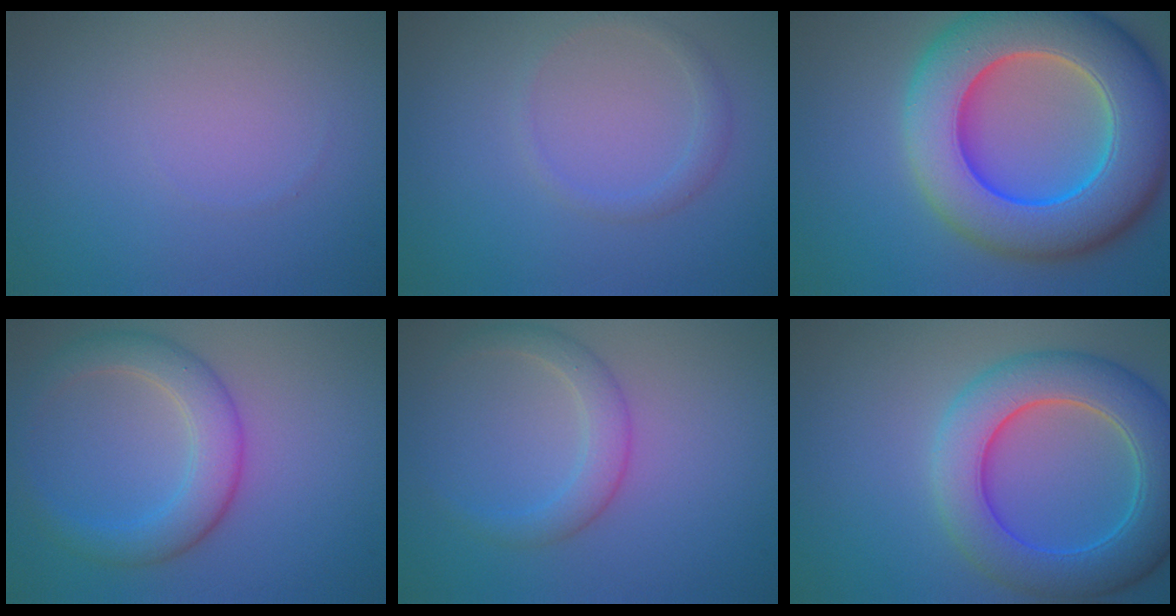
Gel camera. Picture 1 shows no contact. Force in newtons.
{"total": 1.2, "press": 1.1, "slide": 0.1}
{"total": 13.5, "press": 13.3, "slide": 2.2}
{"total": 4.3, "press": 4.3, "slide": 0.3}
{"total": 2.5, "press": 2.5, "slide": 0.2}
{"total": 7.9, "press": 7.9, "slide": 0.3}